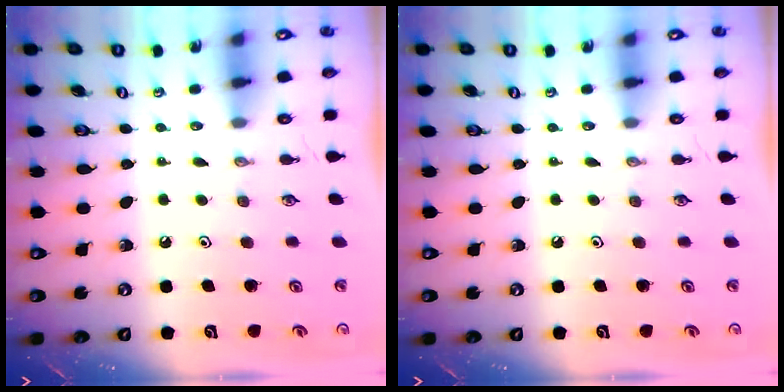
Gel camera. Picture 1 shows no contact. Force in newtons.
{"total": 0.0}